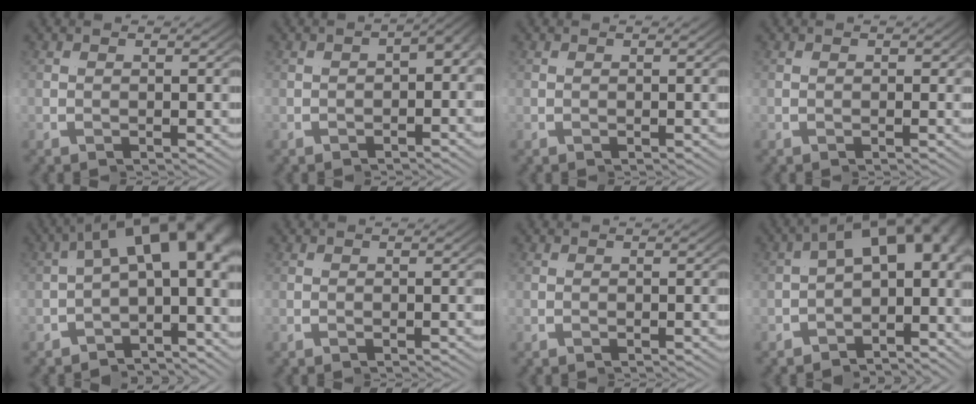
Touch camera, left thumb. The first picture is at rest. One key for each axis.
{"total": 3.0, "fx": -1.2, "fy": 1.9, "fz": 2.0, "tx": -0.030, "ty": -0.001, "tz": -0.018}
{"total": 0.0}
{"total": 0.7, "fx": 0.0, "fy": 0.7, "fz": 0.2, "tx": 0.000, "ty": -0.001, "tz": 0.001}
{"total": 9.5, "fx": -0.2, "fy": 4.4, "fz": 8.3, "tx": -0.119, "ty": 0.009, "tz": -0.018}
{"total": 0.0}
{"total": 0.0}
{"total": 9.7, "fx": 0.0, "fy": 6.0, "fz": 7.7, "tx": -0.114, "ty": 0.013, "tz": -0.020}